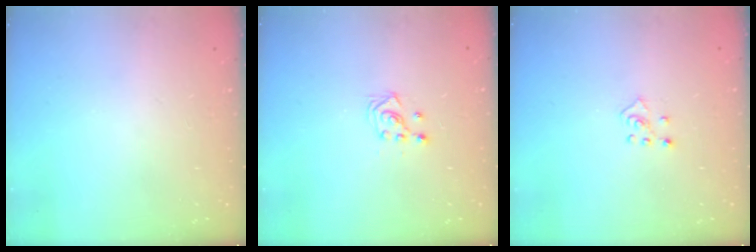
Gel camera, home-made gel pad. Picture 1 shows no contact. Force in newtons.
{"total": 3.0, "press": 2.8, "slide": 1.0}
{"total": 2.3, "press": 2.3, "slide": 0.5}